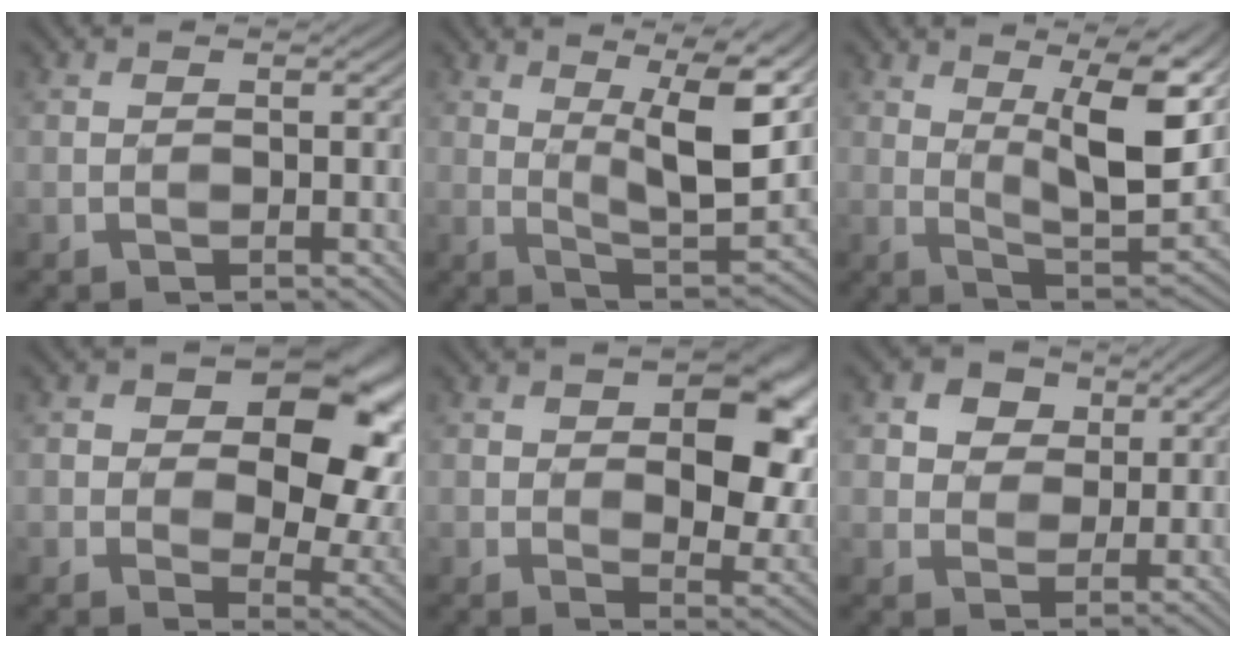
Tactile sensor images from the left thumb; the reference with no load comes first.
{"total": 11.6, "force": [5.4, 3.1, 9.8], "torque": [-0.164, 0.000, 0.092]}
{"total": 13.1, "force": [5.8, 4.2, 10.9], "torque": [-0.177, 0.001, 0.095]}
{"total": 15.3, "force": [3.5, 9.9, 11.1], "torque": [-0.128, 0.006, 0.053]}
{"total": 12.5, "force": [2.0, 7.4, 9.9], "torque": [-0.138, -0.009, 0.037]}
{"total": 7.7, "force": [4.0, 5.7, 3.3], "torque": [-0.107, 0.008, 0.070]}